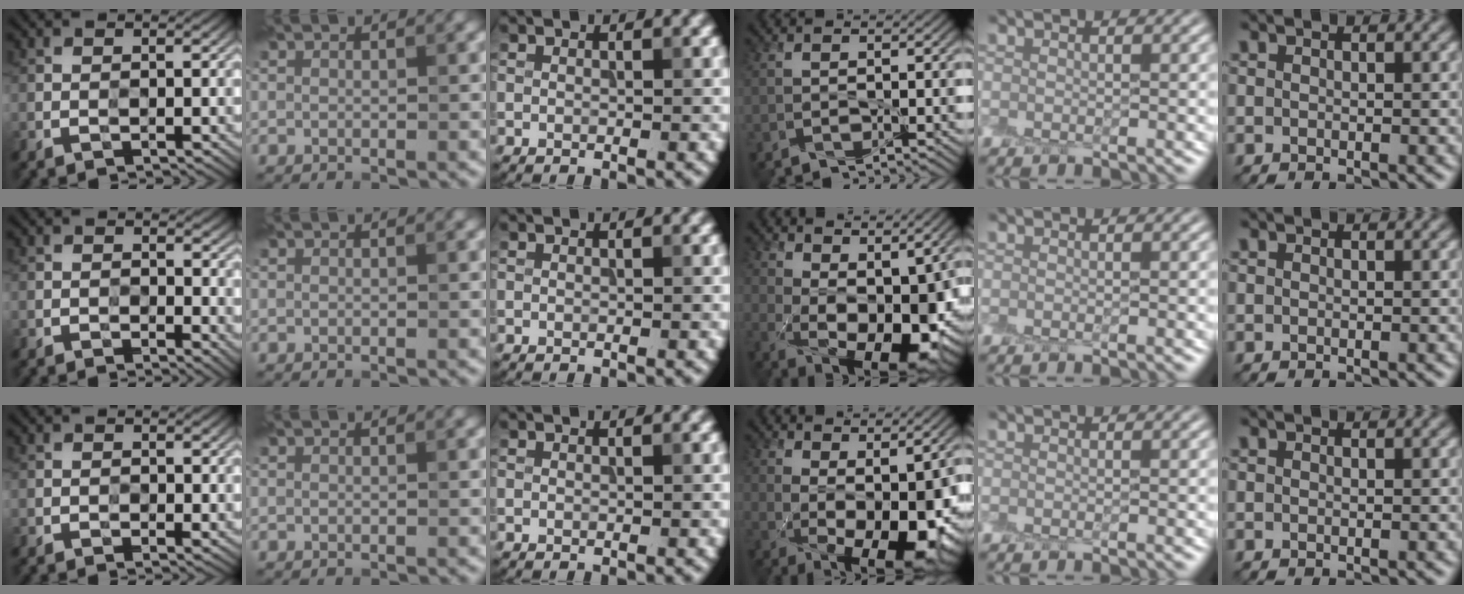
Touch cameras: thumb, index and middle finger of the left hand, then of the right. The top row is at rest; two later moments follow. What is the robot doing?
{"motion": "peel", "object": "cling film"}